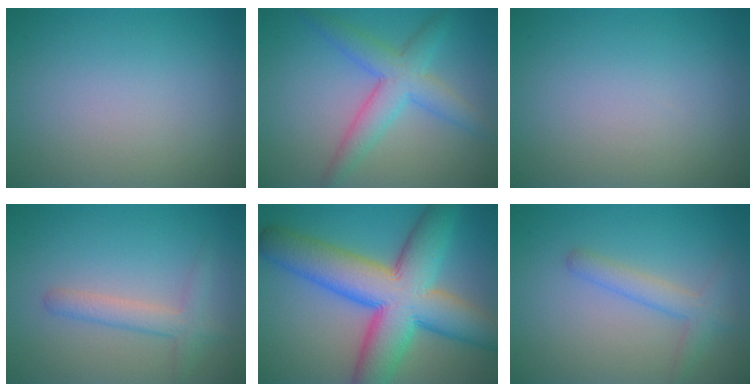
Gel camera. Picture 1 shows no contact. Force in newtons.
{"total": 4.7, "press": 4.7, "slide": 0.1}
{"total": 0.0}
{"total": 1.8, "press": 1.8, "slide": 0.2}
{"total": 12.8, "press": 12.8, "slide": 0.5}
{"total": 2.5, "press": 2.5, "slide": 0.1}